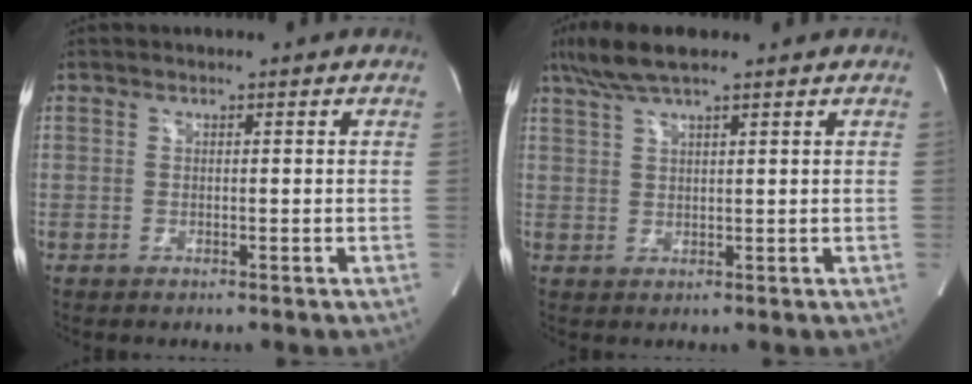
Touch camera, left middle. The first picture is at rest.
{"total": 6.5, "force": [4.9, 0.7, 4.2], "torque": [-0.087, 0.026, 0.091]}